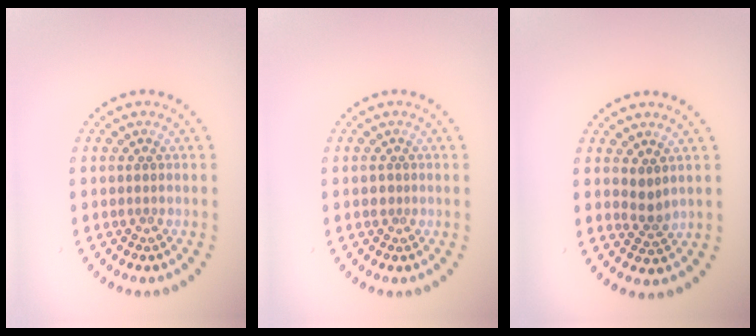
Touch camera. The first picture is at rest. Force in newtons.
{"total": 0.6, "press": 0.4, "slide": 0.5}
{"total": 1.5, "press": 1.3, "slide": 0.9}